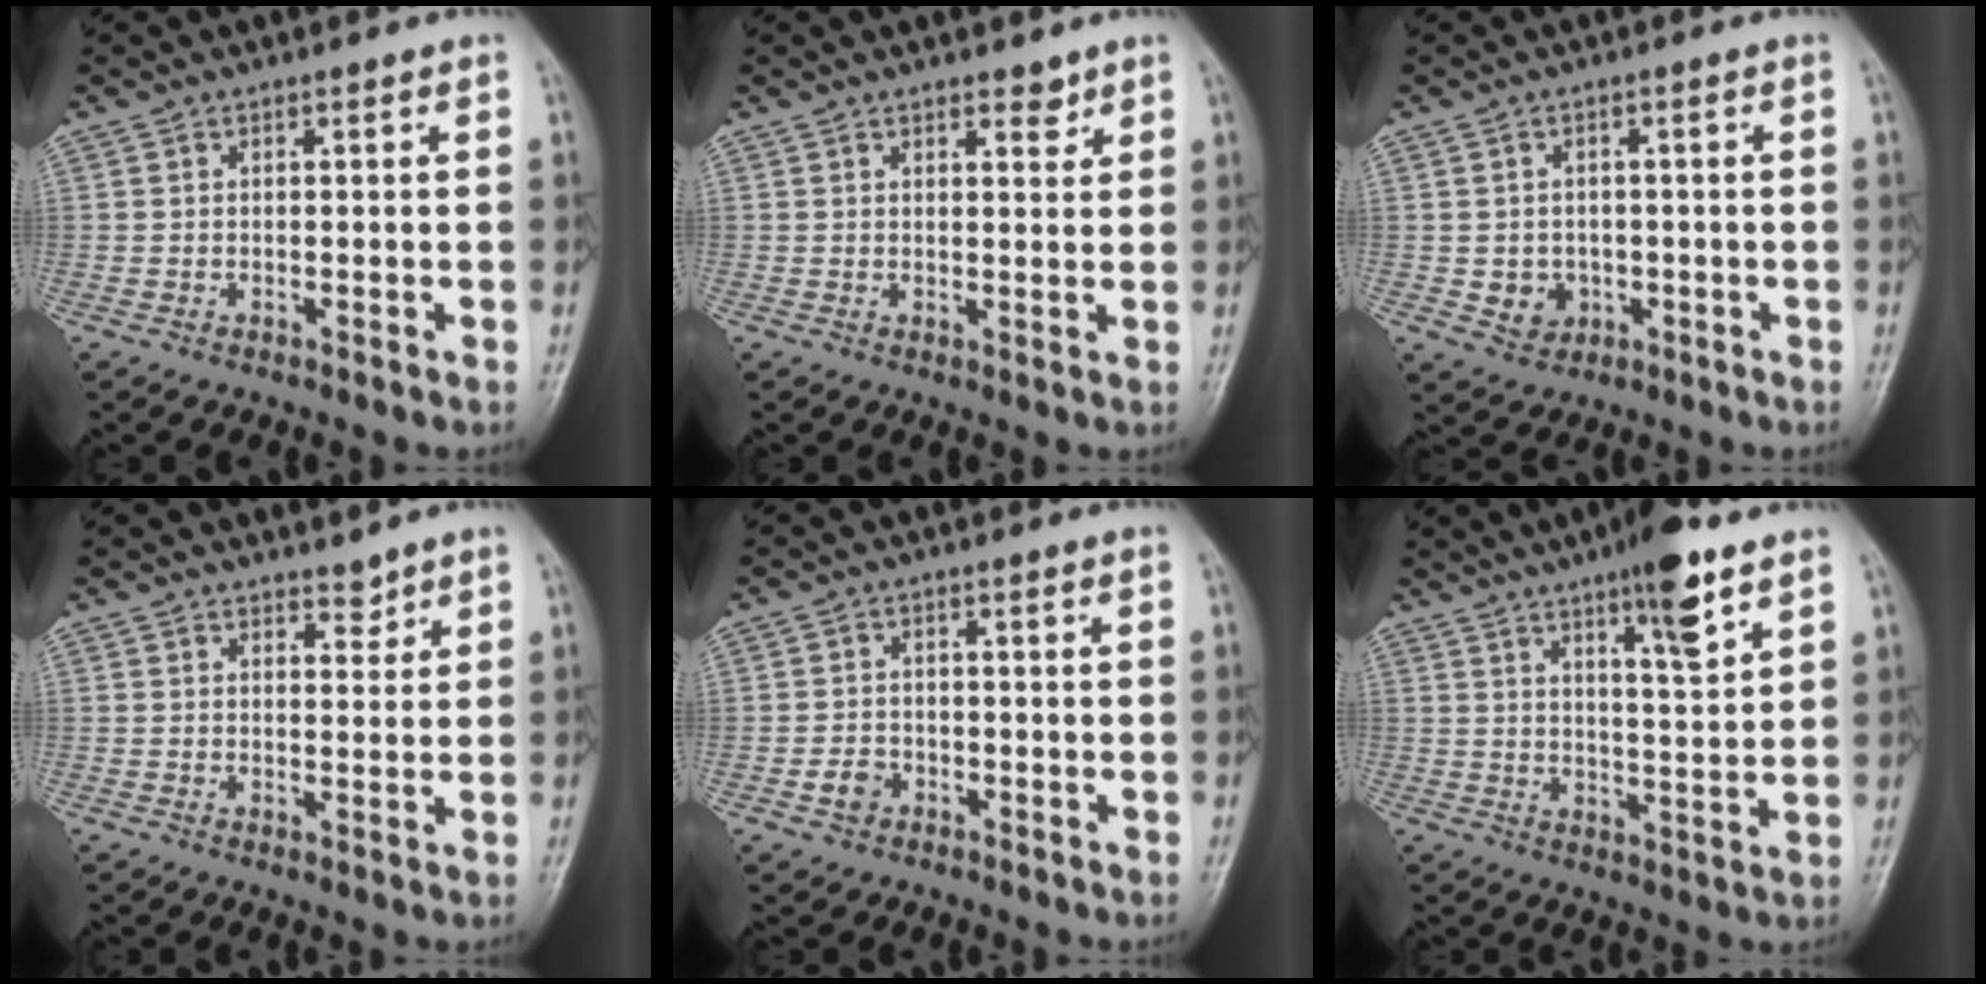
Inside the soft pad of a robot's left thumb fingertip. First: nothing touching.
{"total": 2.8, "force": [2.1, 1.2, 1.5], "torque": [-0.009, -0.012, 0.029]}
{"total": 4.2, "force": [-0.8, 3.7, 1.8], "torque": [-0.012, 0.002, -0.002]}
{"total": 2.4, "force": [2.0, 1.1, 0.8], "torque": [0.004, -0.015, 0.029]}
{"total": 2.9, "force": [-1.4, 2.3, 1.2], "torque": [-0.014, 0.012, -0.025]}
{"total": 10.3, "force": [6.3, 1.9, 8.0], "torque": [-0.116, -0.034, 0.097]}